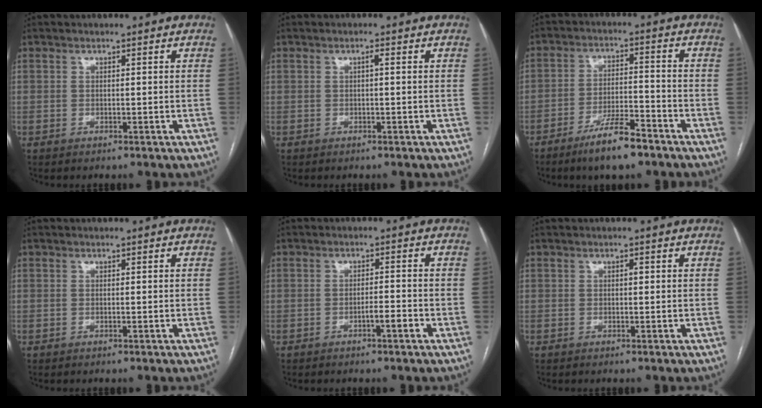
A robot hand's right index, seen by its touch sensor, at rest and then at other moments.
{"total": 0.7, "force": [0.1, 0.1, 0.7], "torque": [-0.013, 0.002, 0.001]}
{"total": 8.6, "force": [-6.3, 1.6, 5.7], "torque": [-0.104, -0.007, -0.108]}
{"total": 0.0}
{"total": 2.2, "force": [-1.3, 0.2, 1.7], "torque": [-0.026, 0.002, -0.022]}
{"total": 0.5, "force": [0.1, 0.2, 0.5], "torque": [-0.008, 0.002, -0.001]}